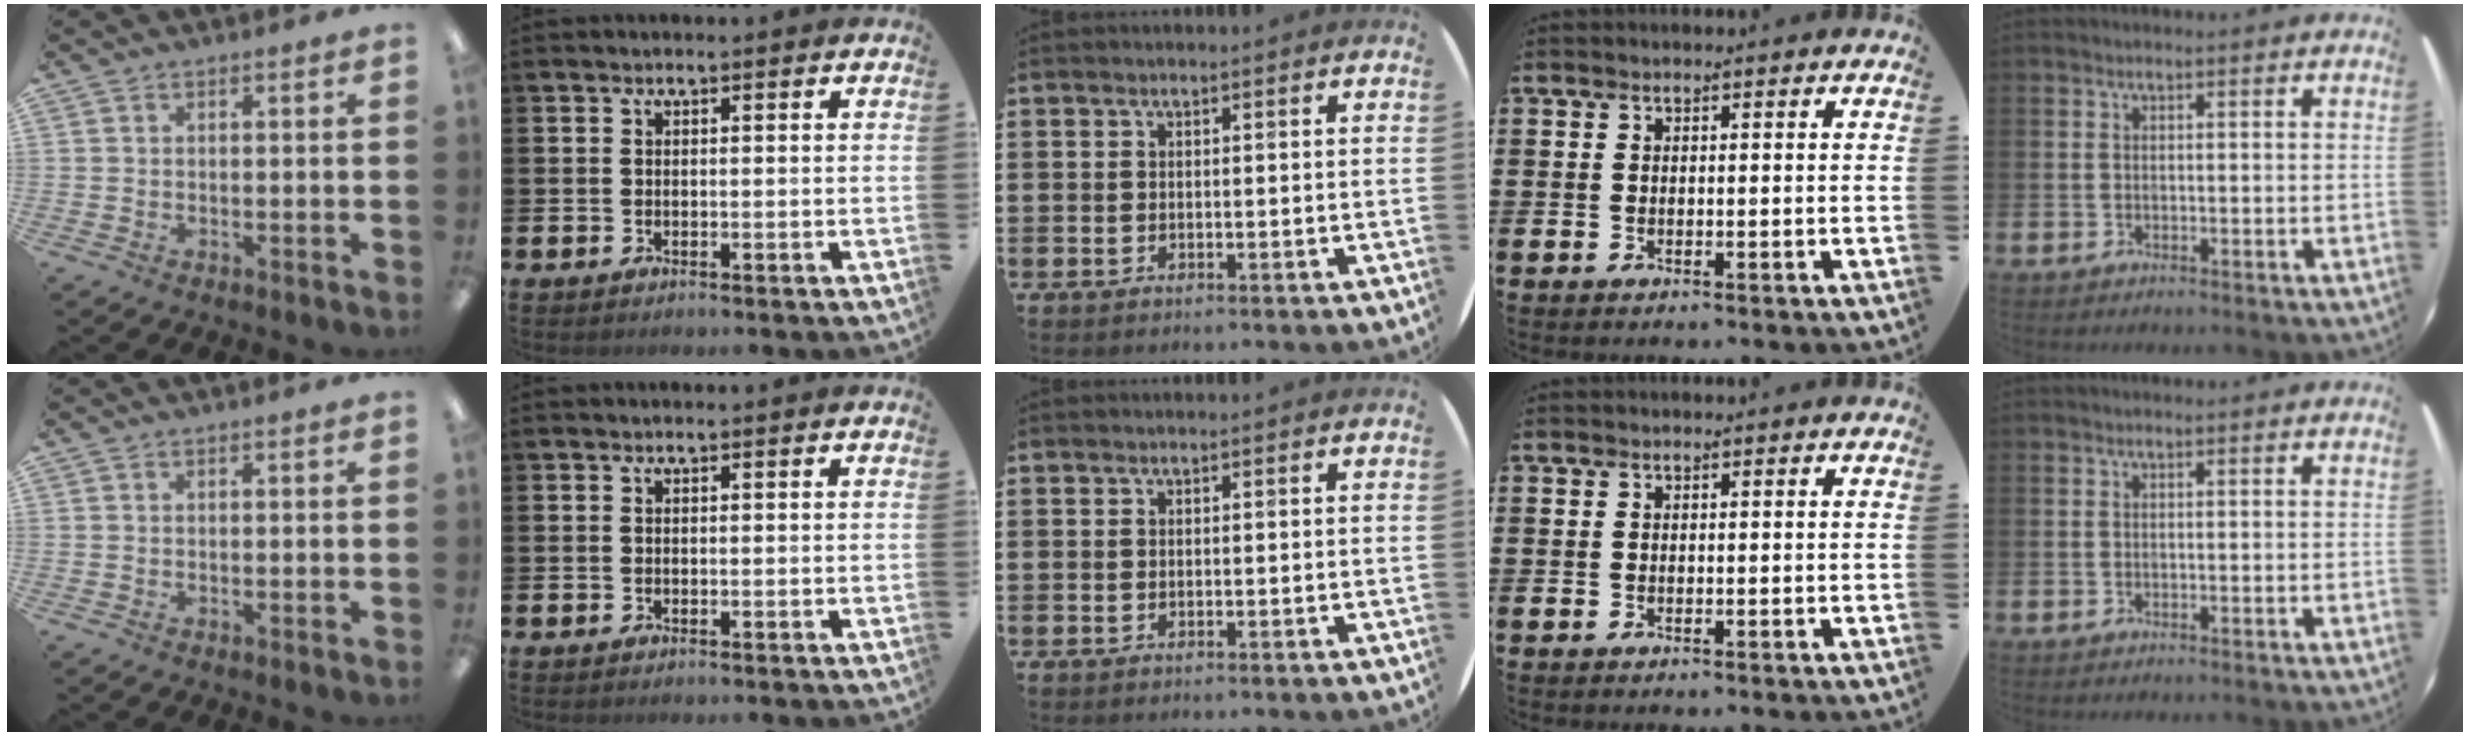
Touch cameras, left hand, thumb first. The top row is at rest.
{}